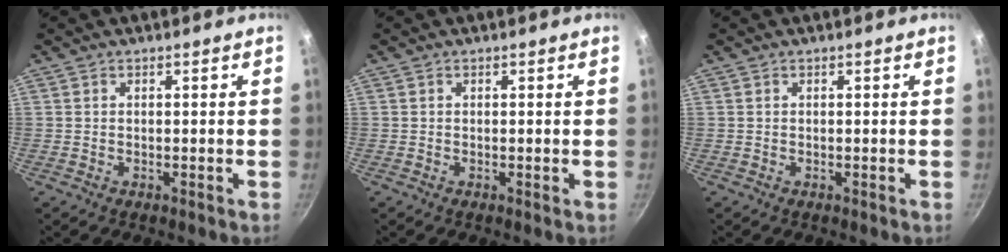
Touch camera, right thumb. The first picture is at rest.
{"total": 0.0}
{"total": 0.0}